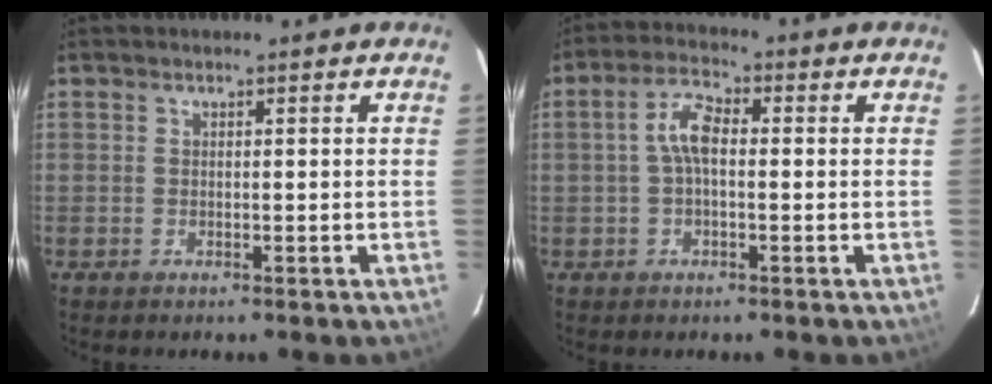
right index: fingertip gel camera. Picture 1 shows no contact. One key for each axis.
{"total": 5.2, "fx": -0.1, "fy": 2.3, "fz": 4.7, "tx": -0.098, "ty": 0.017, "tz": -0.002}